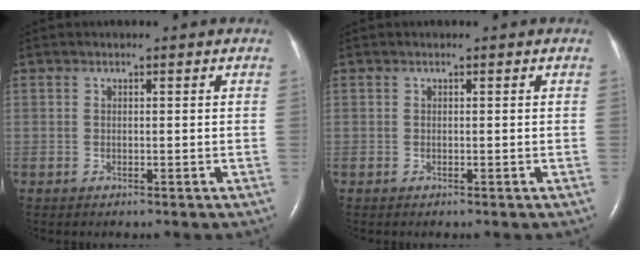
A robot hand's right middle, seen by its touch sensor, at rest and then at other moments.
{"total": 0.0}